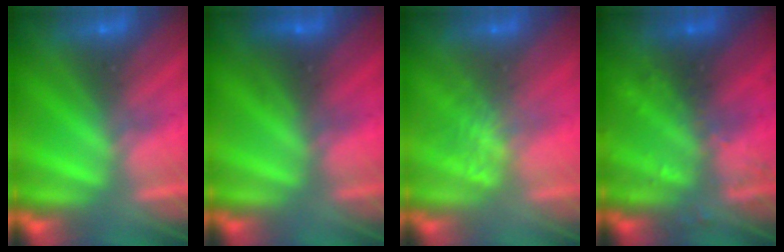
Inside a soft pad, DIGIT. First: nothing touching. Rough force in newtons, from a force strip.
{"total": 2.5}
{"total": 1.9}
{"total": 2.9}